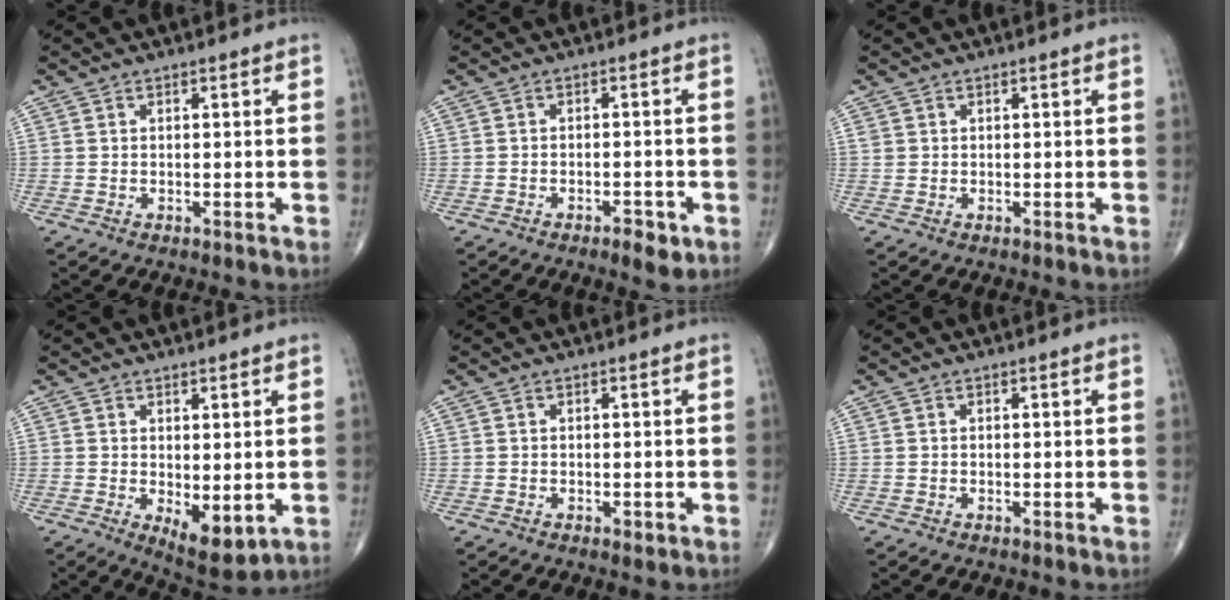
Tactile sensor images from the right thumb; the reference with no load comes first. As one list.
[{"total": 3.7, "force": [-2.0, 1.6, 2.6], "torque": [-0.035, 0.006, -0.027]}, {"total": 0.9, "force": [0.2, 0.8, 0.3], "torque": [0.003, 0.001, 0.004]}, {"total": 6.9, "force": [-1.2, 3.1, 6.1], "torque": [-0.083, -0.020, -0.006]}, {"total": 1.2, "force": [-0.5, 0.7, 0.9], "torque": [-0.012, -0.001, -0.008]}, {"total": 0.0}]